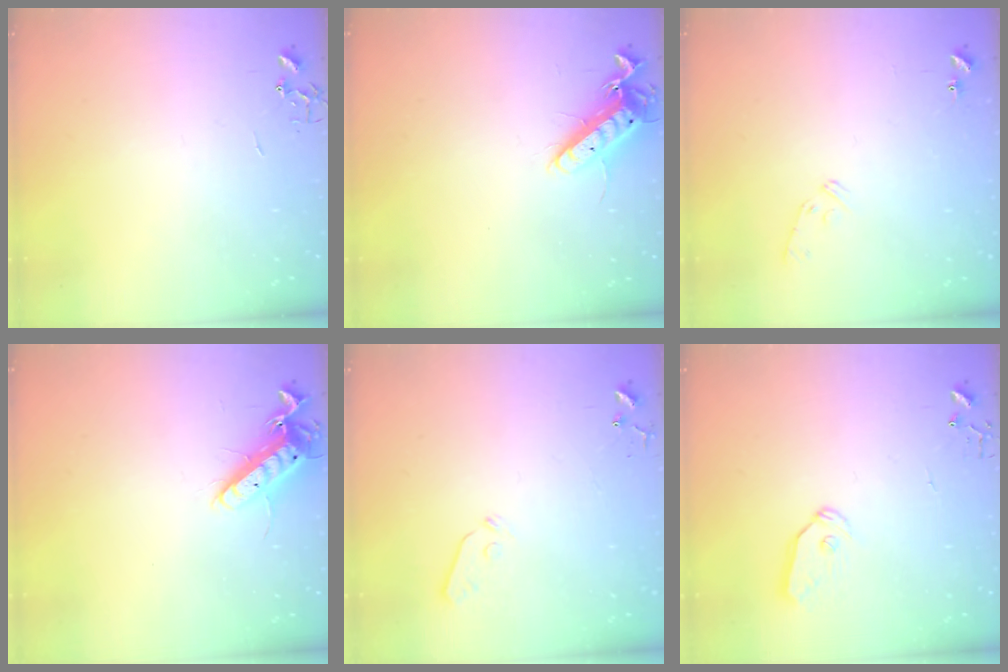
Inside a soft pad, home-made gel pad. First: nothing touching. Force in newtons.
{"total": 12.5, "press": 12.5, "slide": 1.1}
{"total": 6.7, "press": 6.7, "slide": 0.7}
{"total": 12.5, "press": 12.5, "slide": 1.1}
{"total": 3.7, "press": 3.6, "slide": 0.6}
{"total": 7.2, "press": 7.2, "slide": 0.4}